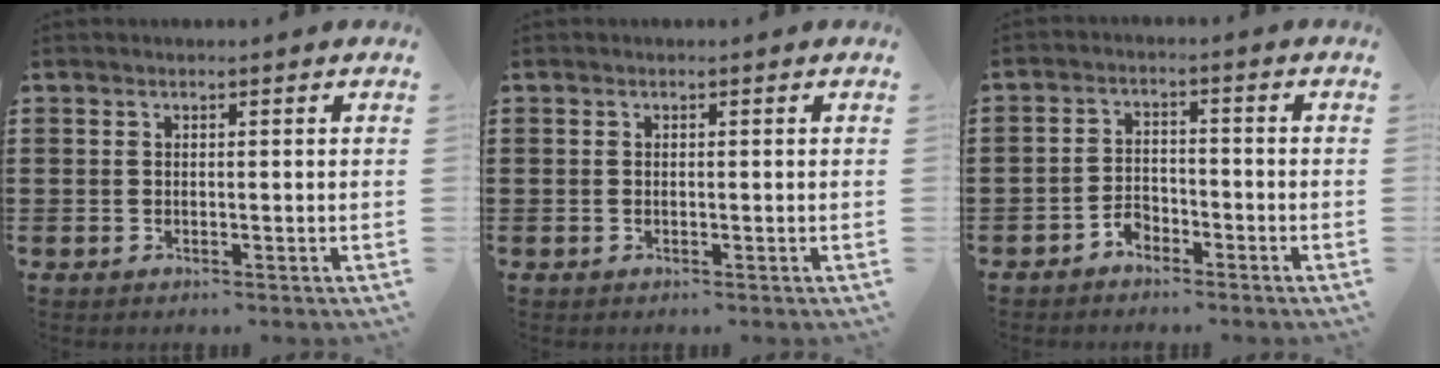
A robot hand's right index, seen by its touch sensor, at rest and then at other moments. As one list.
[{"total": 0.0}, {"total": 2.7, "force": [-2.3, 1.3, 0.5], "torque": [-0.017, 0.004, -0.048]}]